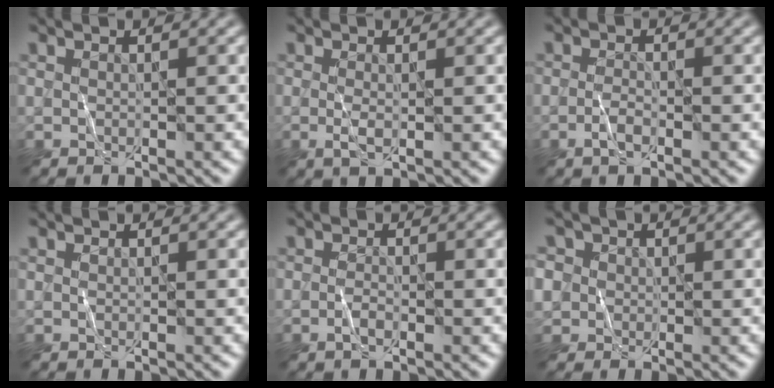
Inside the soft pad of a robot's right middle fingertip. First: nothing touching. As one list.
[{"total": 1.5, "force": [-0.2, 0.4, 1.4], "torque": [-0.032, -0.002, -0.004]}, {"total": 1.5, "force": [-0.8, 0.5, 1.1], "torque": [-0.023, 0.002, -0.018]}, {"total": 0.0}, {"total": 1.1, "force": [-0.6, 0.5, 0.9], "torque": [-0.017, 0.003, -0.013]}, {"total": 4.7, "force": [1.2, 4.3, 1.6], "torque": [-0.036, 0.029, 0.000]}]